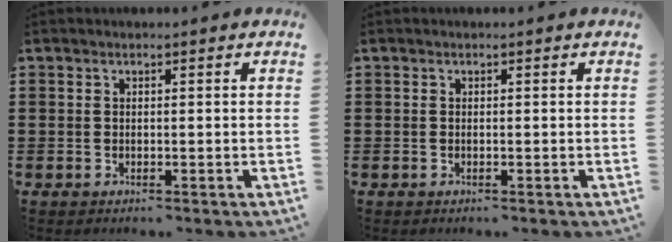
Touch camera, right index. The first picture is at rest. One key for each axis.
{"total": 0.0}